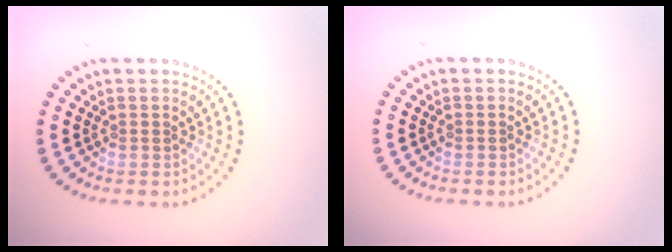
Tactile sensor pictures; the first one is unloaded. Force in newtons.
{"total": 0.0}